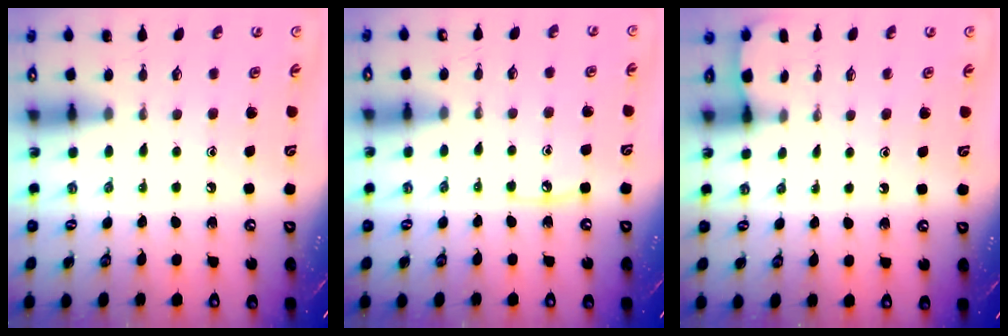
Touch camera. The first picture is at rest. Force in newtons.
{"total": 3.8, "press": 3.8, "slide": 0.5}
{"total": 1.3, "press": 1.3, "slide": 0.1}